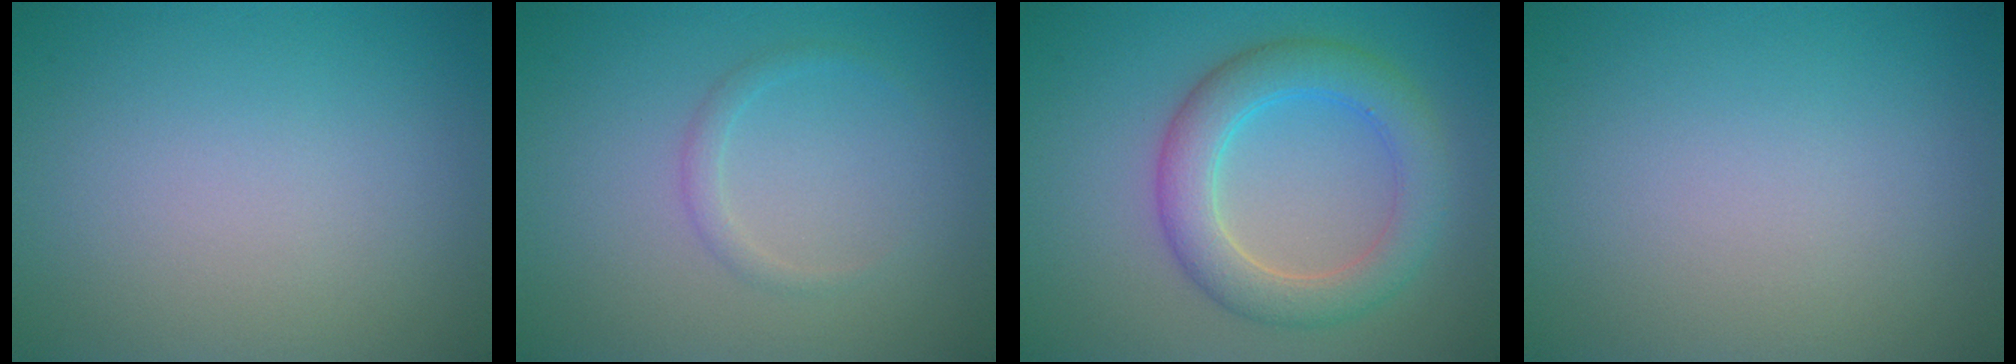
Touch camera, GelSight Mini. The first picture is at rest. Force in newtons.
{"total": 1.1, "press": 1.1, "slide": 0.1}
{"total": 5.2, "press": 5.2, "slide": 0.2}
{"total": 0.0}